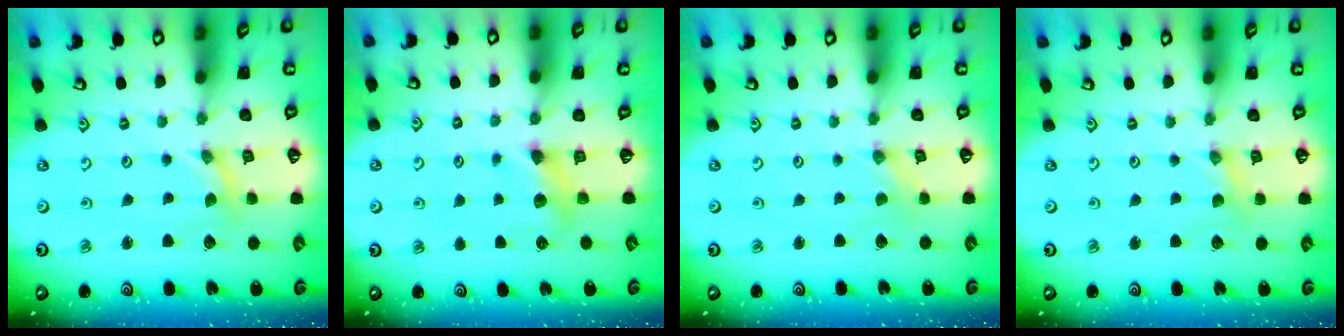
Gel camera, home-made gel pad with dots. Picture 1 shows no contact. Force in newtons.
{"total": 6.5, "press": 6.5, "slide": 0.6}
{"total": 0.0}
{"total": 1.4, "press": 1.4, "slide": 0.3}